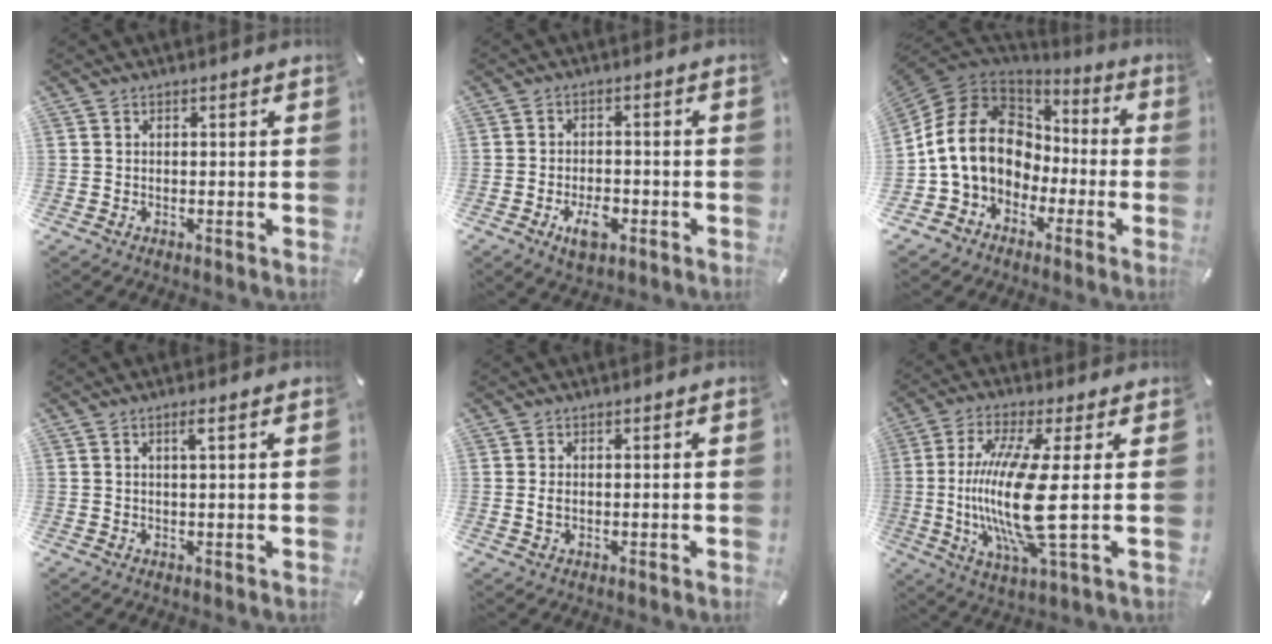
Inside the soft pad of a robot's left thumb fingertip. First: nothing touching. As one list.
[{"total": 5.6, "force": [-2.4, 3.1, 3.9], "torque": [-0.065, 0.008, -0.043]}, {"total": 16.7, "force": [-1.0, 14.1, 9.0], "torque": [-0.186, 0.019, -0.018]}, {"total": 2.2, "force": [0.7, 0.0, 2.0], "torque": [-0.040, 0.000, 0.011]}, {"total": 1.3, "force": [0.0, 0.8, 1.0], "torque": [-0.018, 0.003, -0.001]}, {"total": 17.3, "force": [0.0, 2.6, 17.1], "torque": [-0.380, -0.038, -0.016]}]